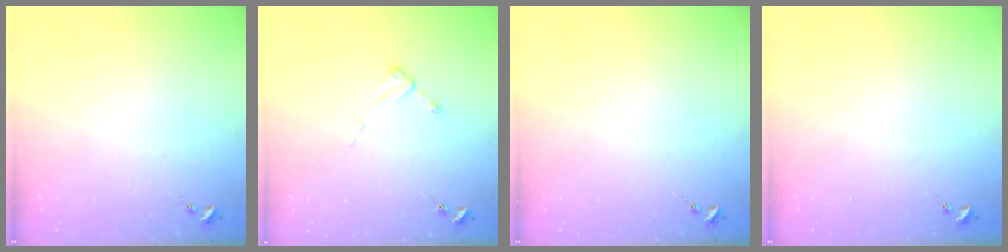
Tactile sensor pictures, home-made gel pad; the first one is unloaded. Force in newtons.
{"total": 2.6, "press": 2.6, "slide": 0.2}
{"total": 0.0}
{"total": 0.0}